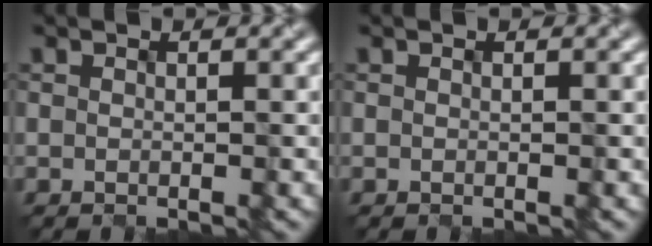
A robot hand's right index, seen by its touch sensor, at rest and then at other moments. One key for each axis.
{"total": 0.0}